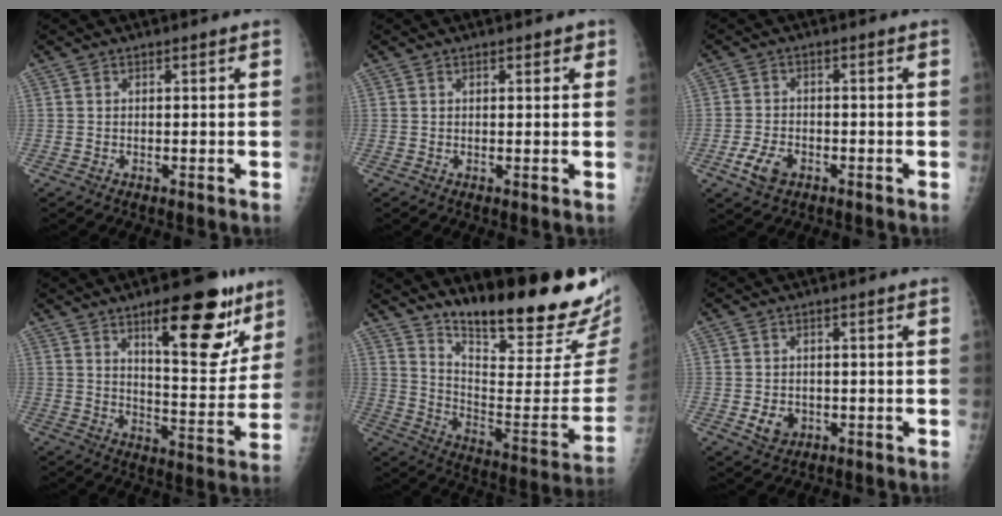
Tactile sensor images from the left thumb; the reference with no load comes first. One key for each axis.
{"total": 1.8, "fx": 1.0, "fy": 0.9, "fz": 1.3, "tx": -0.008, "ty": -0.002, "tz": 0.010}
{"total": 5.1, "fx": -2.5, "fy": 3.2, "fz": 3.1, "tx": -0.061, "ty": 0.010, "tz": -0.044}
{"total": 18.7, "fx": 10.7, "fy": 6.5, "fz": 13.9, "tx": -0.144, "ty": -0.061, "tz": 0.157}
{"total": 24.8, "fx": 20.0, "fy": 3.8, "fz": 14.2, "tx": -0.190, "ty": -0.145, "tz": 0.298}
{"total": 3.9, "fx": -0.9, "fy": 3.1, "fz": 2.0, "tx": -0.022, "ty": 0.002, "tz": -0.007}